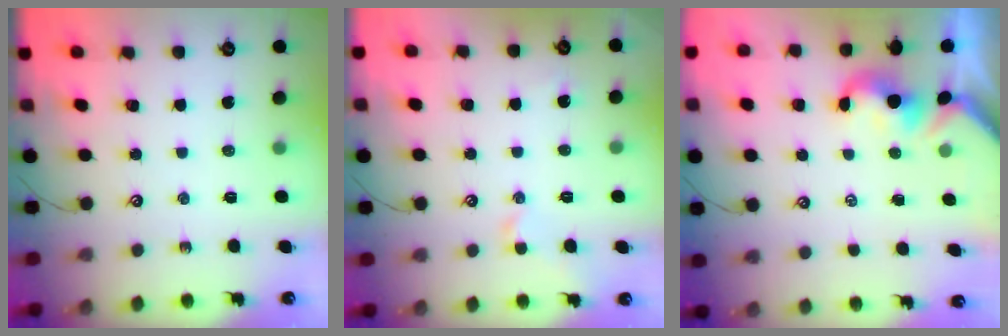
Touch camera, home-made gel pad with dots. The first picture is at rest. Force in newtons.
{"total": 1.5, "press": 1.4, "slide": 0.3}
{"total": 1.1, "press": 1.1, "slide": 0.4}